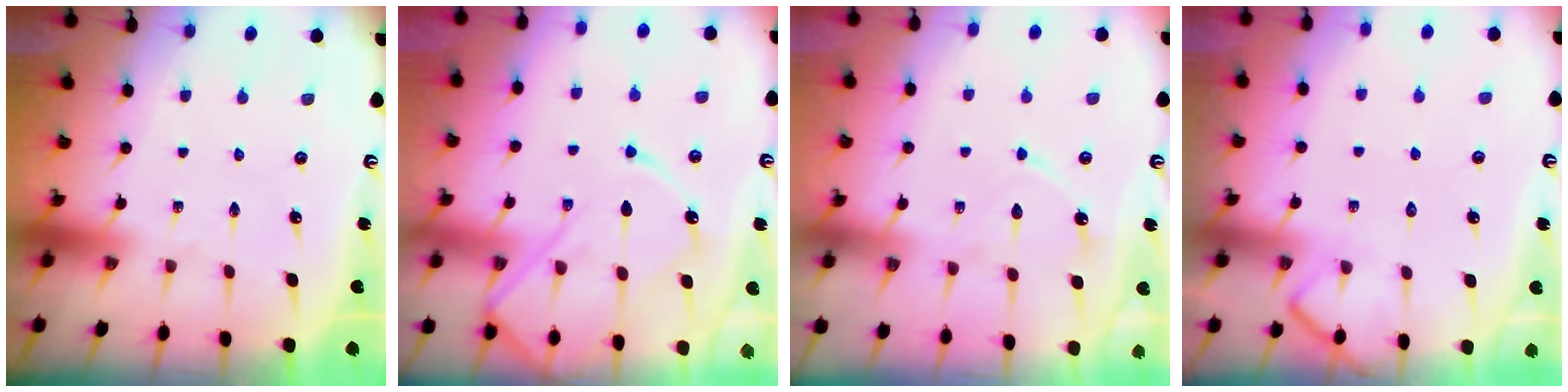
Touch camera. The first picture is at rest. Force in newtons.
{"total": 13.8, "press": 13.7, "slide": 1.3}
{"total": 7.7, "press": 7.7, "slide": 0.8}
{"total": 6.7, "press": 6.7, "slide": 0.7}